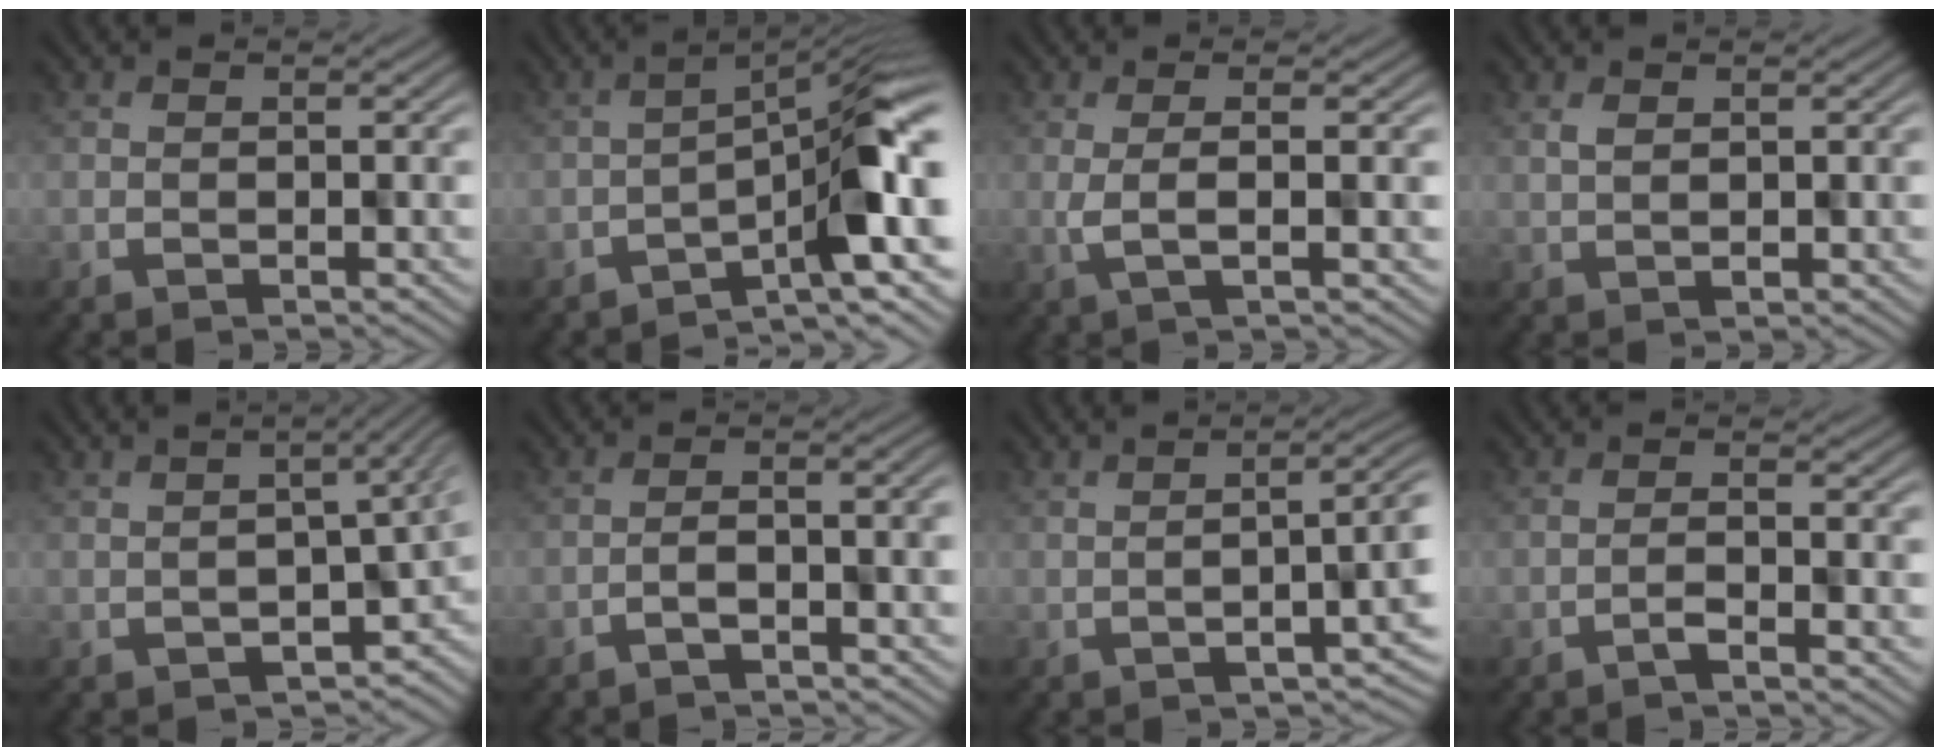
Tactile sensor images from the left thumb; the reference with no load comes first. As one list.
[{"total": 8.2, "force": [-2.4, 1.7, 7.7], "torque": [-0.098, 0.007, -0.037]}, {"total": 2.9, "force": [1.2, 0.3, 2.6], "torque": [-0.047, 0.002, 0.004]}, {"total": 1.8, "force": [1.5, 0.6, 0.7], "torque": [-0.019, -0.006, 0.025]}, {"total": 4.3, "force": [-0.4, 1.2, 4.1], "torque": [-0.061, -0.014, 0.004]}, {"total": 3.2, "force": [-1.8, 0.7, 2.5], "torque": [-0.027, 0.007, -0.032]}, {"total": 3.3, "force": [0.4, 0.9, 3.1], "torque": [-0.039, 0.005, 0.010]}, {"total": 0.6, "force": [0.0, -0.1, 0.6], "torque": [-0.011, 0.004, -0.014]}]